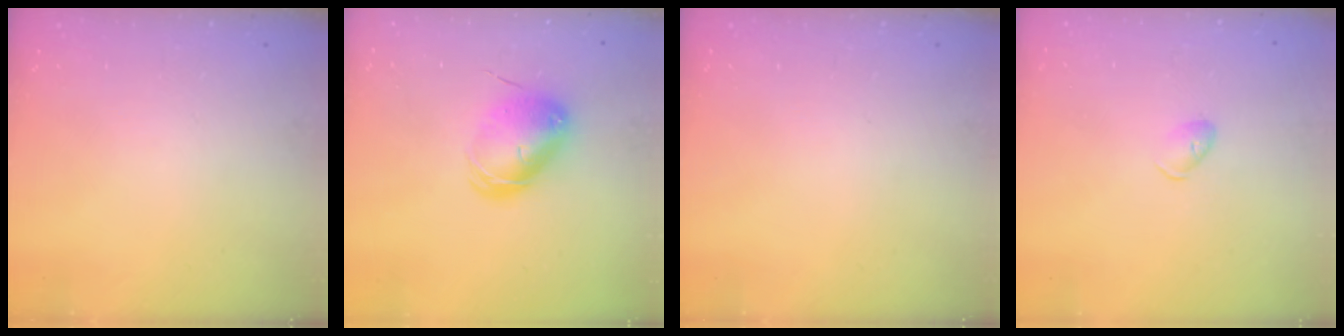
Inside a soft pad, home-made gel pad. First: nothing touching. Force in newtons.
{"total": 8.4, "press": 8.3, "slide": 1.4}
{"total": 0.0}
{"total": 3.8, "press": 3.7, "slide": 0.8}